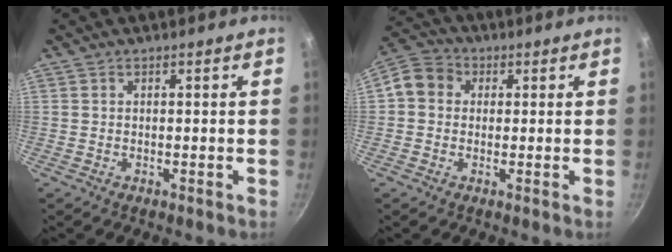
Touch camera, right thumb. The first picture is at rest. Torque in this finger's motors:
{"motor_torque": [0.20, 1.14, 0.22, -0.58, 0.02]}